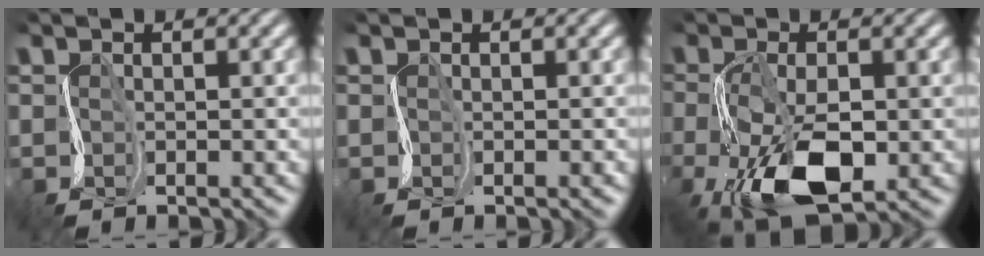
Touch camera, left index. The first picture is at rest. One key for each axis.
{"total": 0.6, "fx": -0.5, "fy": 0.0, "fz": 0.4, "tx": -0.005, "ty": -0.002, "tz": -0.008}
{"total": 7.7, "fx": -2.6, "fy": 3.8, "fz": 6.1, "tx": -0.138, "ty": -0.016, "tz": -0.040}